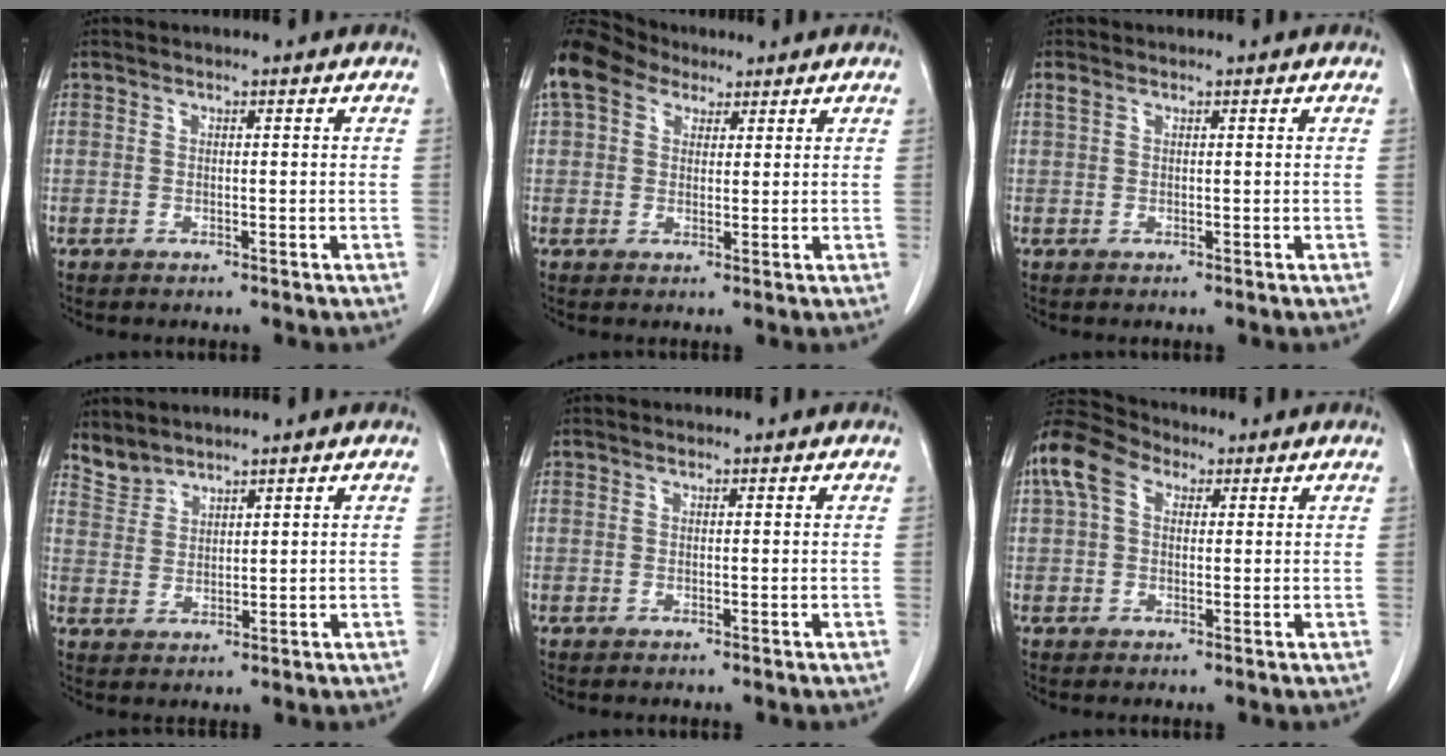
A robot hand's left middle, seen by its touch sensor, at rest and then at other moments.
{"total": 8.2, "force": [5.3, 5.1, 3.7], "torque": [-0.087, 0.045, 0.102]}
{"total": 0.8, "force": [0.5, 0.4, 0.4], "torque": [-0.015, 0.012, 0.013]}
{"total": 3.3, "force": [3.3, 0.6, -0.3], "torque": [0.000, 0.007, 0.075]}
{"total": 0.0}
{"total": 6.7, "force": [2.7, 4.2, 4.4], "torque": [-0.106, 0.041, 0.048]}